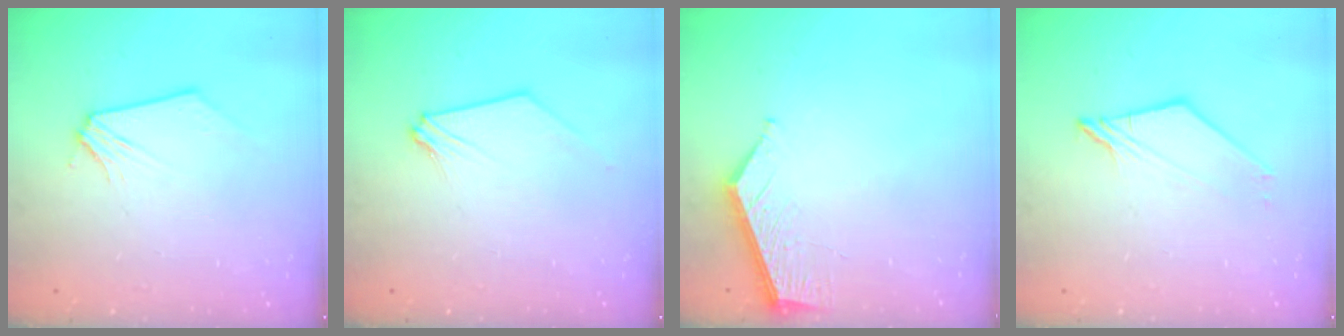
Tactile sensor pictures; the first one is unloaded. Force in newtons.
{"total": 0.0}
{"total": 6.0, "press": 6.0, "slide": 0.4}
{"total": 4.9, "press": 4.8, "slide": 0.7}